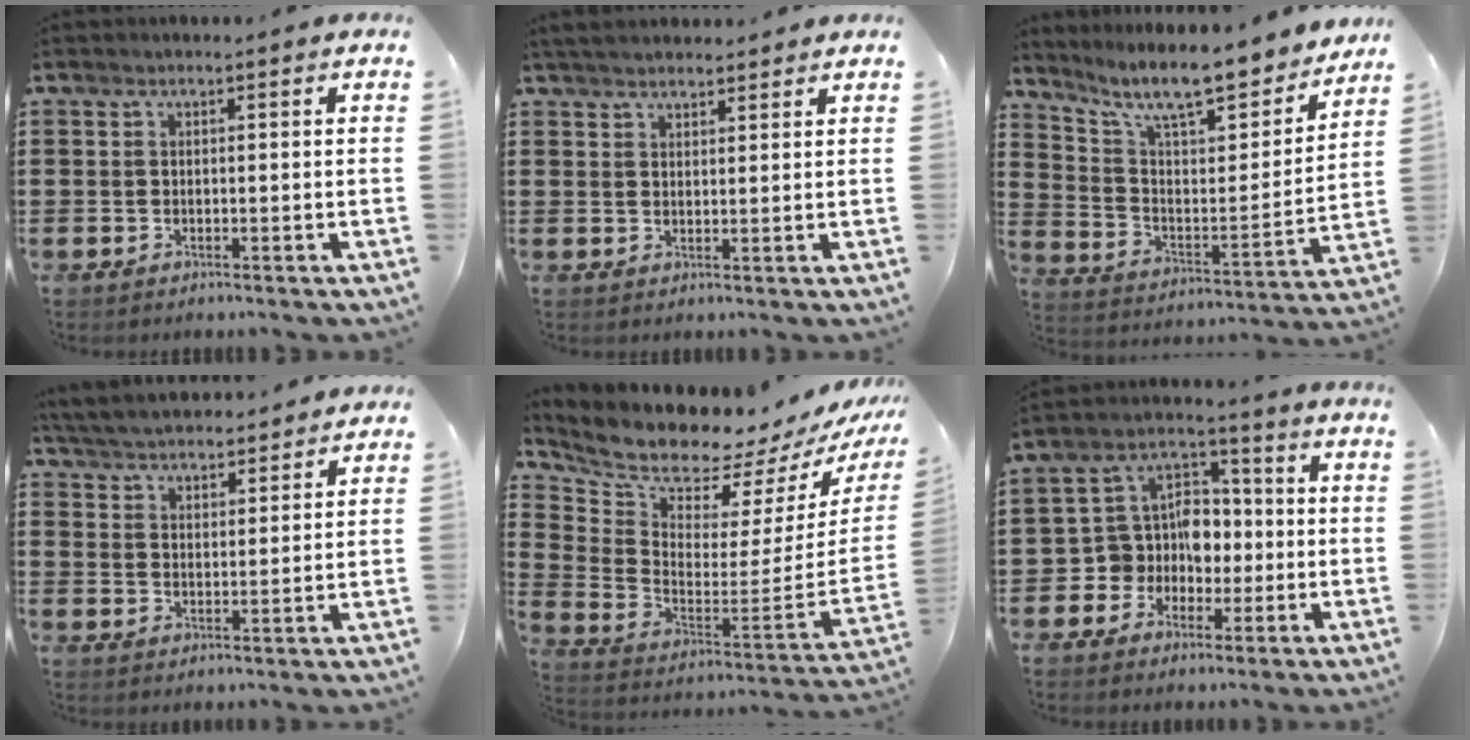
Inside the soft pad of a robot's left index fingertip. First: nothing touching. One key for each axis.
{"total": 2.9, "fx": 2.8, "fy": 0.6, "fz": 0.5, "tx": -0.017, "ty": 0.001, "tz": 0.054}
{"total": 10.2, "fx": 8.8, "fy": 1.5, "fz": 4.9, "tx": -0.117, "ty": -0.064, "tz": 0.145}
{"total": 4.6, "fx": 4.6, "fy": 0.4, "fz": 0.3, "tx": -0.027, "ty": -0.025, "tz": 0.081}
{"total": 6.5, "fx": 6.4, "fy": 0.6, "fz": 1.1, "tx": -0.067, "ty": -0.080, "tz": 0.107}
{"total": 7.5, "fx": -1.3, "fy": 7.0, "fz": 2.4, "tx": -0.078, "ty": 0.004, "tz": -0.025}